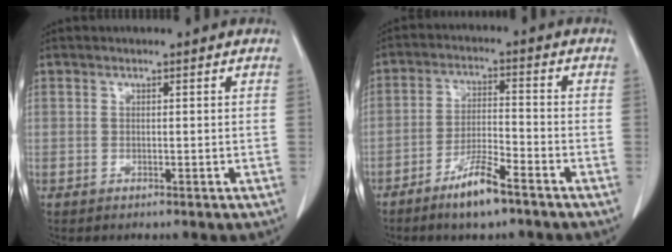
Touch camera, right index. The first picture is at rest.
{"total": 7.2, "force": [-5.0, 1.0, 5.1], "torque": [-0.102, -0.007, -0.090]}